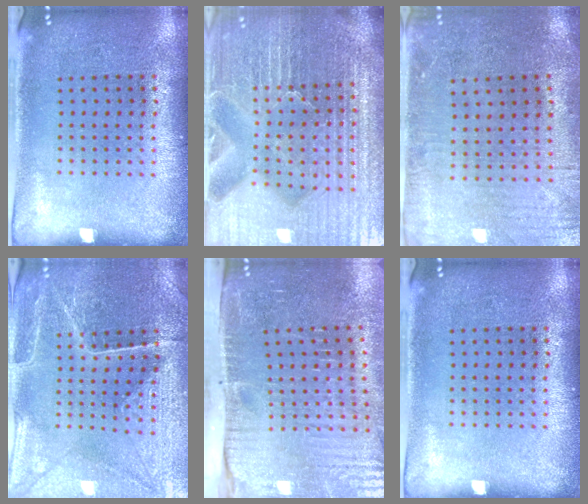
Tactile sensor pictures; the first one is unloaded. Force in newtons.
{"total": 6.5, "press": 5.8, "slide": 3.0}
{"total": 0.6, "press": 0.4, "slide": 0.4}
{"total": 2.9, "press": 2.9, "slide": 0.2}
{"total": 4.9, "press": 4.1, "slide": 2.7}
{"total": 0.0}